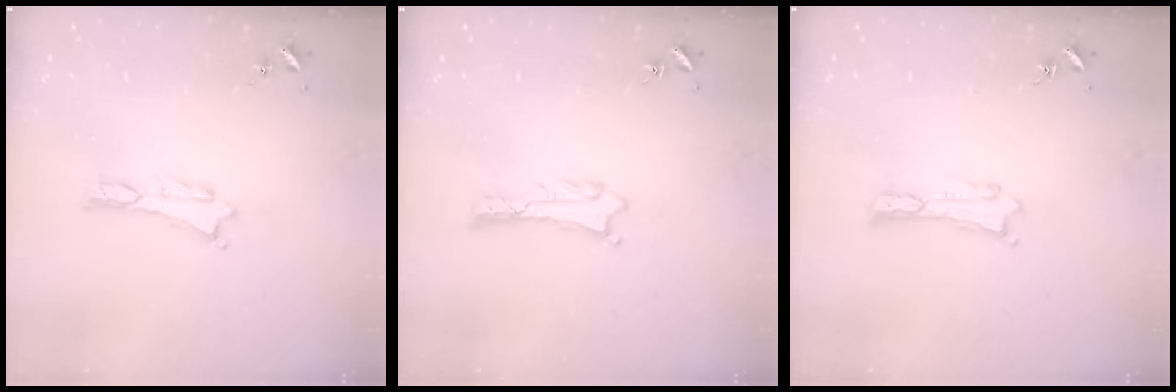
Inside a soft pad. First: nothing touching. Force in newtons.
{"total": 0.6, "press": 0.6, "slide": 0.1}
{"total": 0.0}